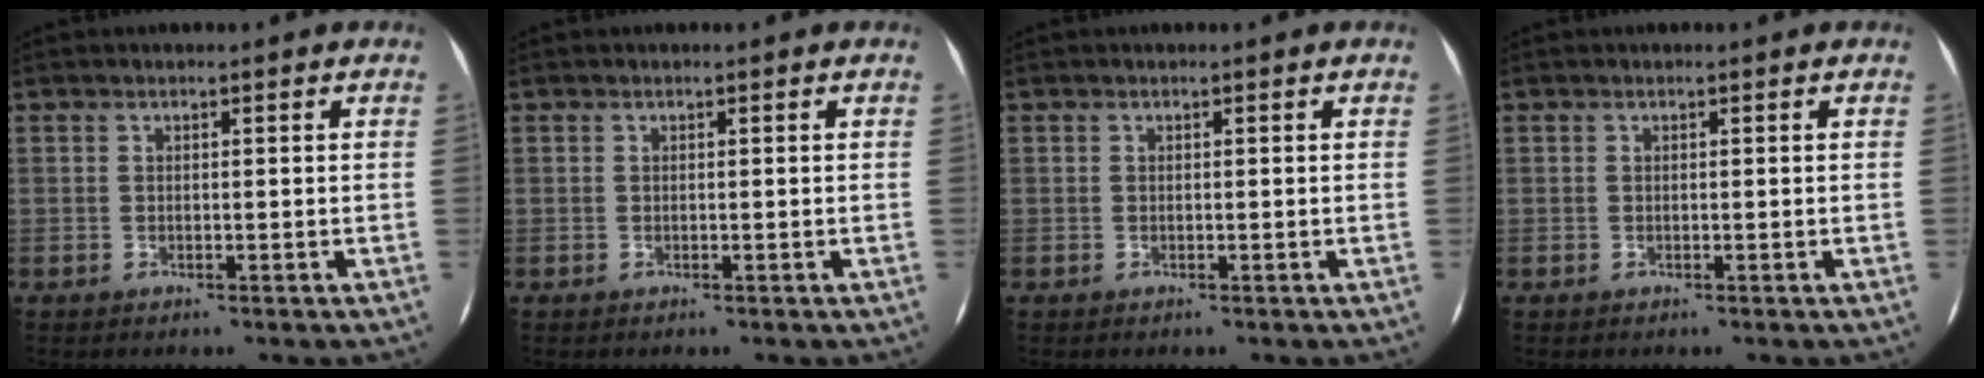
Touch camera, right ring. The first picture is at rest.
{"total": 0.0}
{"total": 0.0}
{"total": 0.0}